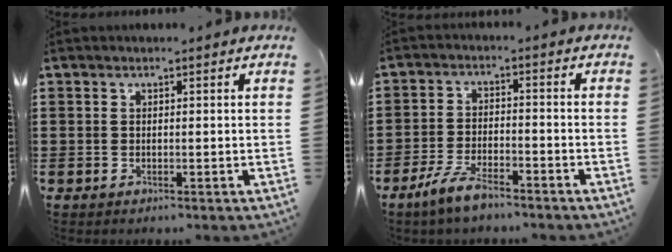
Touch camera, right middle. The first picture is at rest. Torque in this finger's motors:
{"motor_torque": [2.14, 0.00, 0.18, 0.07]}